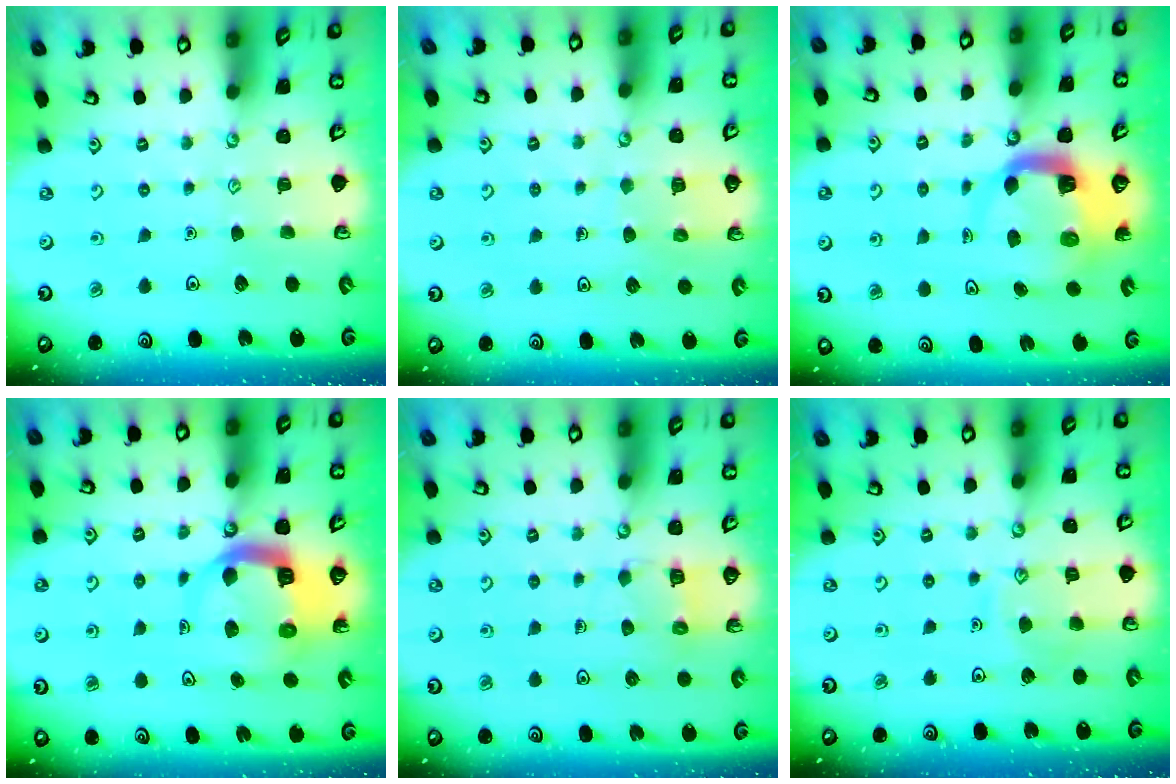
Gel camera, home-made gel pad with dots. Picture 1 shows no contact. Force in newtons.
{"total": 5.6, "press": 5.6, "slide": 0.4}
{"total": 7.2, "press": 7.2, "slide": 0.9}
{"total": 8.7, "press": 8.6, "slide": 1.3}
{"total": 4.9, "press": 4.9, "slide": 0.4}
{"total": 7.8, "press": 7.8, "slide": 0.7}